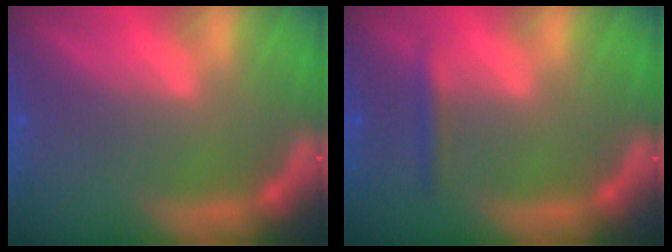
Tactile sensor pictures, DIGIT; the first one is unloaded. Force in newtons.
{"total": 1.4}